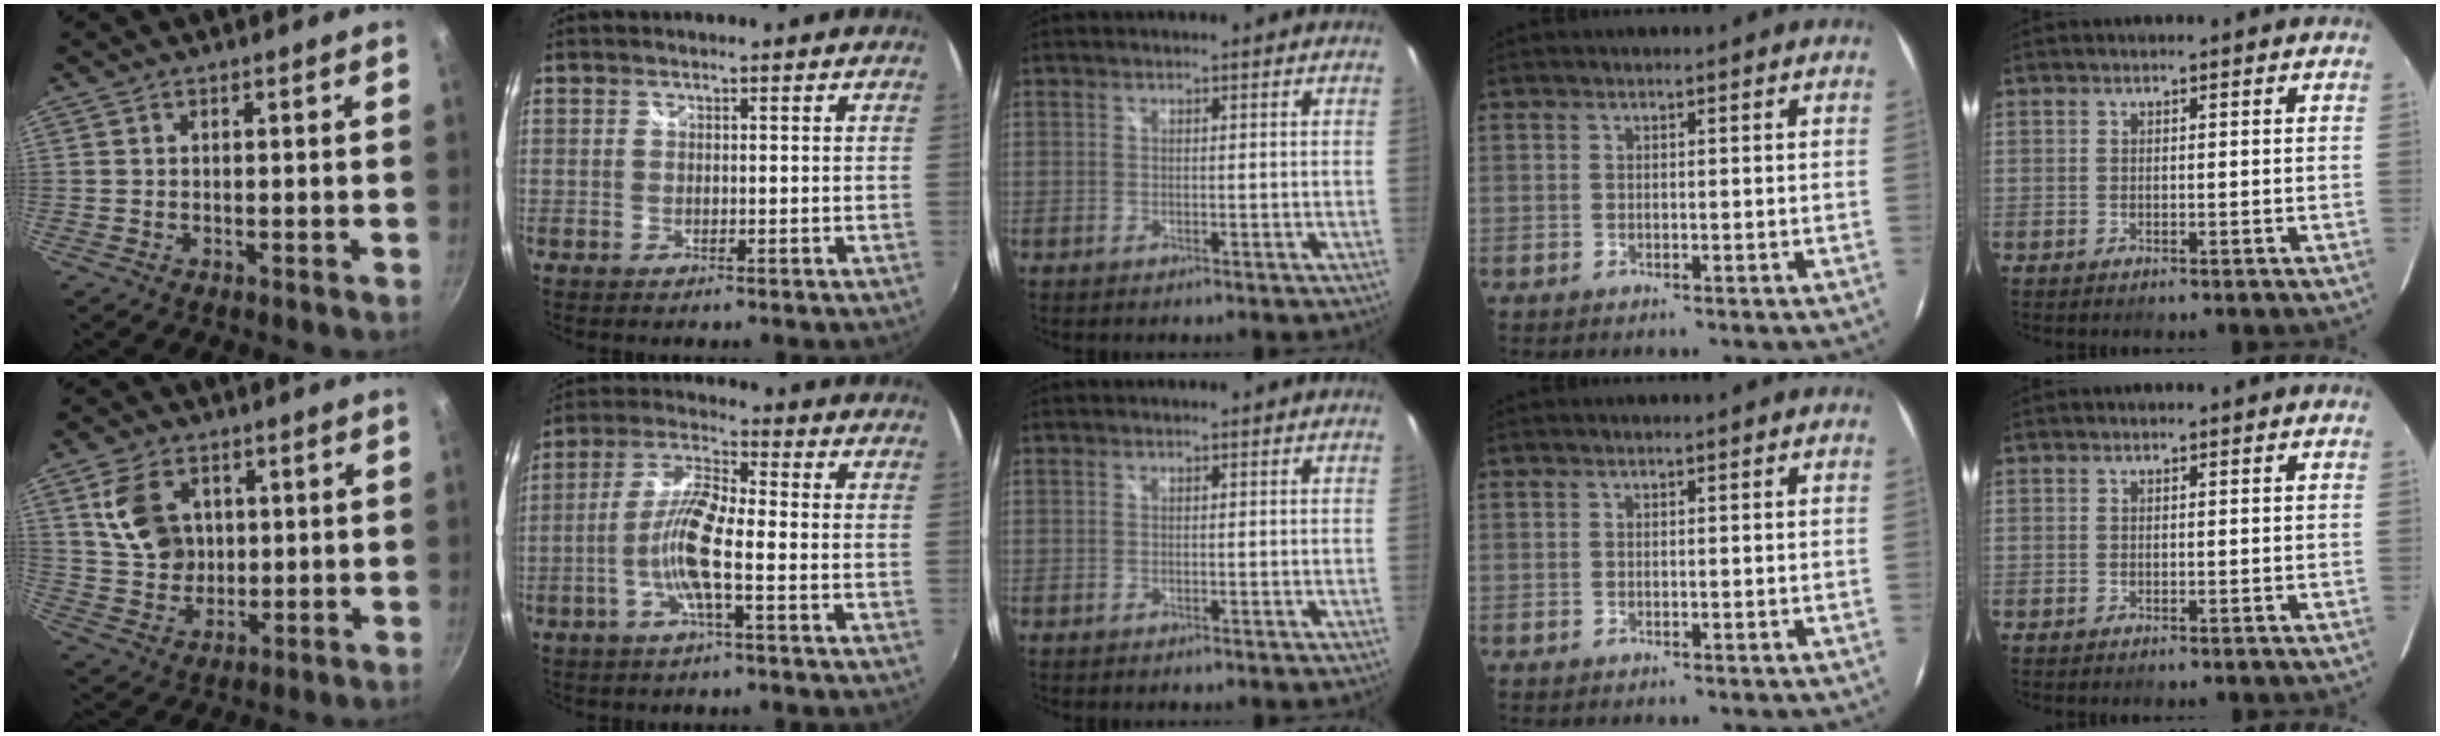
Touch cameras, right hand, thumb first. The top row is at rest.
{"thumb": {"total": 11.1, "force": [3.1, 8.5, 6.5], "torque": [-0.098, -0.015, 0.063]}, "index": {"total": 8.9, "force": [-2.6, 1.2, 8.4], "torque": [-0.181, 0.008, -0.051]}}